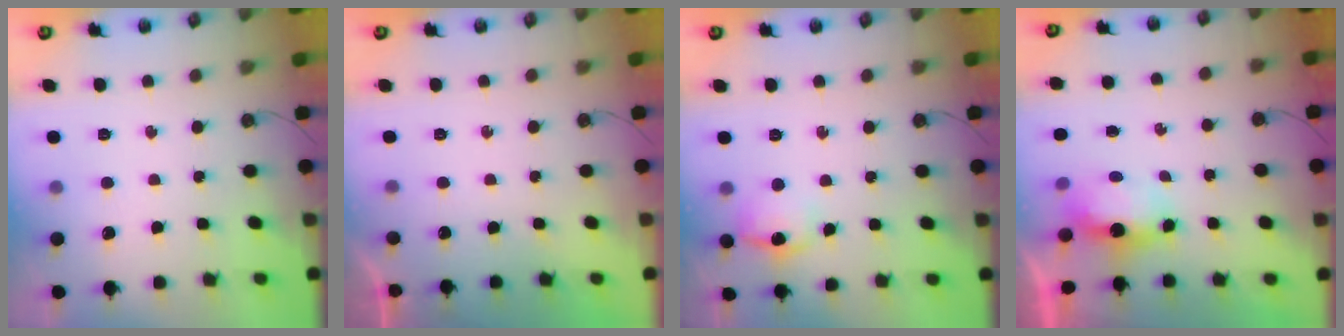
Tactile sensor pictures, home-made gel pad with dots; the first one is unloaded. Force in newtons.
{"total": 0.0}
{"total": 10.3, "press": 10.3, "slide": 0.8}
{"total": 6.2, "press": 6.2, "slide": 0.6}